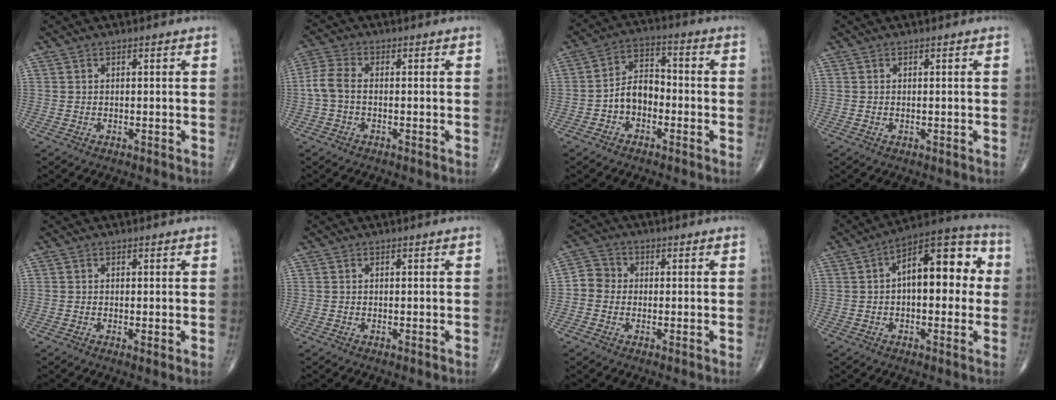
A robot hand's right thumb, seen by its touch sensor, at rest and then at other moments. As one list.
[{"total": 4.4, "force": [-0.6, 2.6, 3.5], "torque": [-0.085, 0.013, -0.022]}, {"total": 7.1, "force": [-2.2, 4.9, 4.6], "torque": [-0.062, 0.036, -0.053]}, {"total": 0.0}, {"total": 1.0, "force": [-0.1, 0.1, 1.0], "torque": [-0.022, -0.004, -0.004]}, {"total": 0.0}, {"total": 4.1, "force": [-0.6, 3.8, 1.4], "torque": [-0.008, 0.011, -0.025]}, {"total": 15.6, "force": [1.7, 7.8, 13.5], "torque": [-0.161, 0.038, 0.016]}]